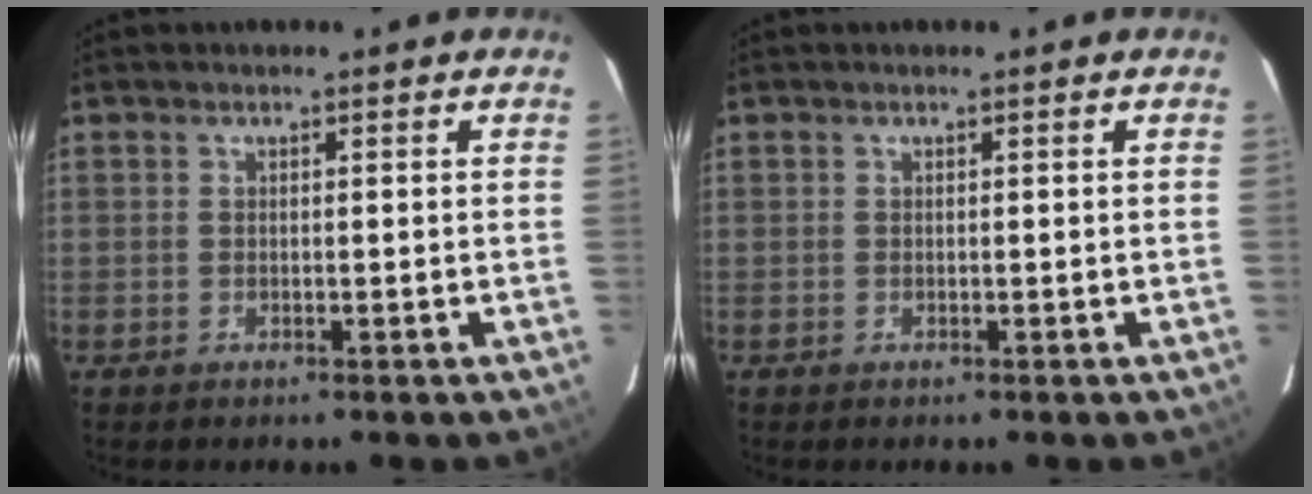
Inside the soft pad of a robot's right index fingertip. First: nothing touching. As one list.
[{"total": 0.0}]